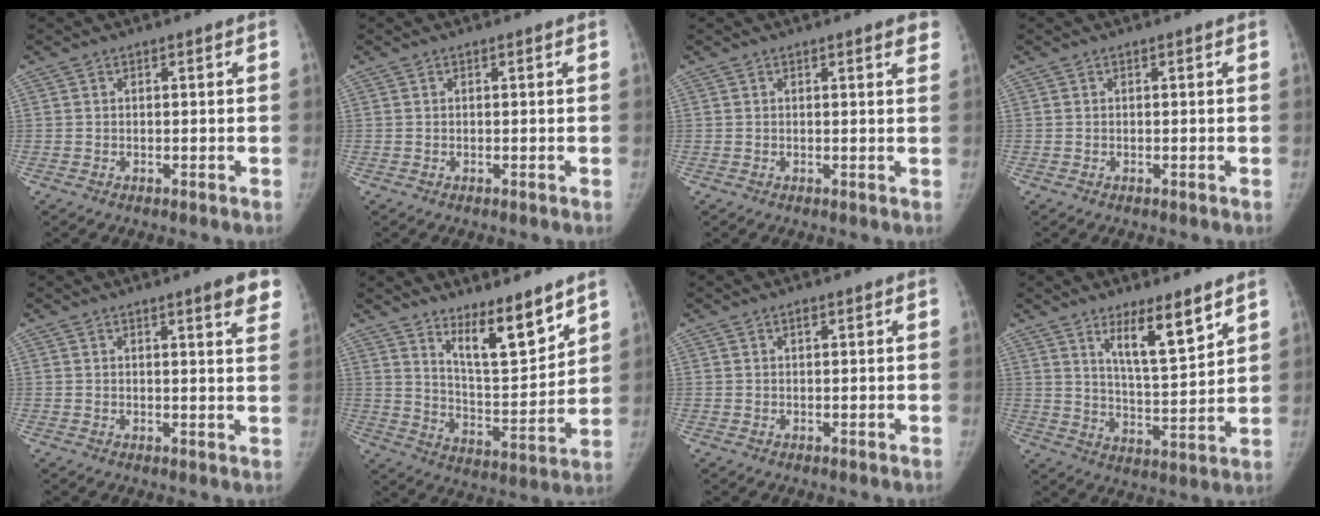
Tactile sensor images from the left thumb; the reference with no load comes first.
{"total": 0.0}
{"total": 2.3, "force": [1.6, 0.5, 1.6], "torque": [-0.009, -0.004, 0.016]}
{"total": 0.0}
{"total": 5.9, "force": [3.9, 0.8, 4.3], "torque": [-0.040, -0.015, 0.044]}
{"total": 12.0, "force": [8.9, 2.9, 7.6], "torque": [-0.099, -0.081, 0.159]}
{"total": 0.6, "force": [0.3, 0.2, 0.4], "torque": [-0.006, -0.001, 0.005]}
{"total": 10.3, "force": [6.6, 2.2, 7.6], "torque": [-0.115, -0.054, 0.117]}